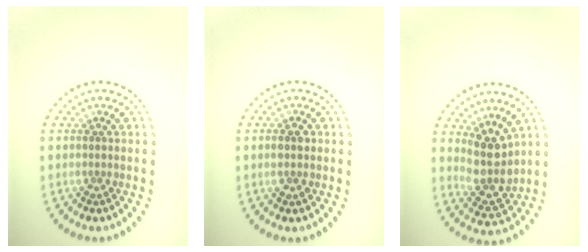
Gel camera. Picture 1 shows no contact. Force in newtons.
{"total": 1.4, "press": 1.4, "slide": 0.1}
{"total": 3.6, "press": 2.9, "slide": 2.1}